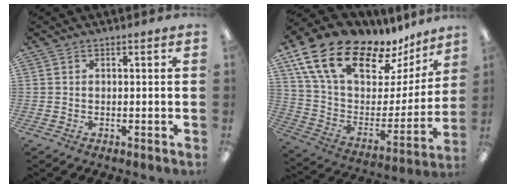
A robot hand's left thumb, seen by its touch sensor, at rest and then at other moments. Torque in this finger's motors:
{"motor_torque": [1.75, 1.77, 1.38, -1.39, 0.47]}